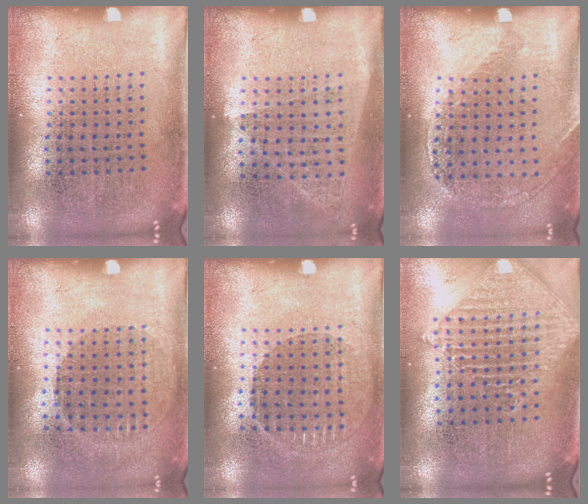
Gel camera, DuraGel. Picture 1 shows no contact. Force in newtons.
{"total": 1.0, "press": 0.9, "slide": 0.4}
{"total": 1.1, "press": 1.1, "slide": 0.4}
{"total": 1.0, "press": 0.9, "slide": 0.4}
{"total": 1.0, "press": 0.9, "slide": 0.4}
{"total": 1.5, "press": 1.3, "slide": 0.6}